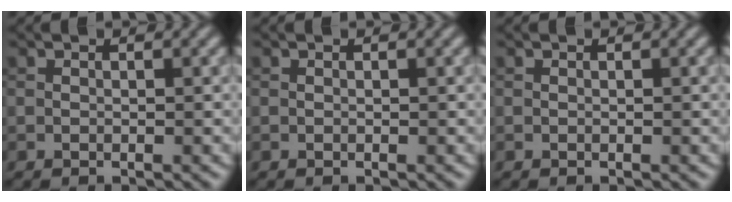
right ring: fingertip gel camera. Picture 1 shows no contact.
{"total": 0.0}
{"total": 0.0}